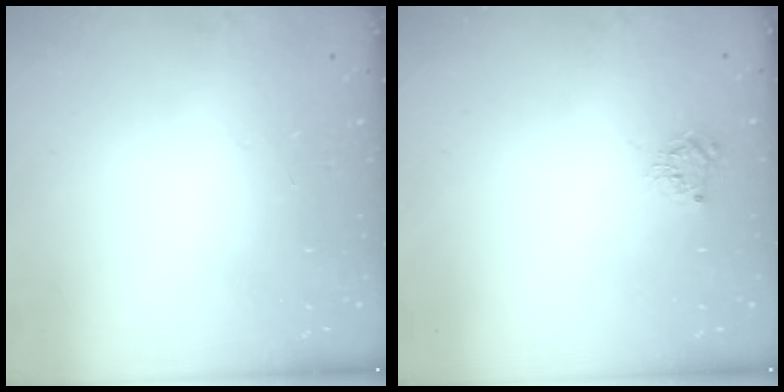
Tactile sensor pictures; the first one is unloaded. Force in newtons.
{"total": 3.8, "press": 3.8, "slide": 0.5}